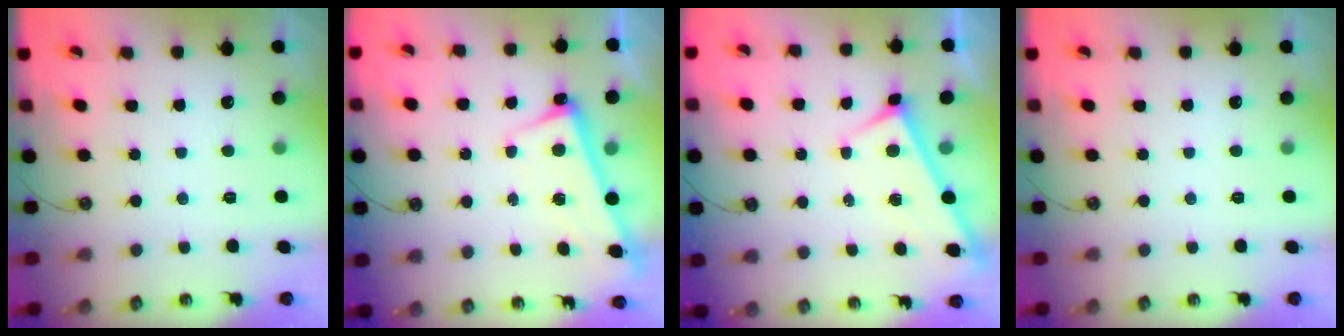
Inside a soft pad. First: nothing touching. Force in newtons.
{"total": 2.5, "press": 2.4, "slide": 0.6}
{"total": 2.9, "press": 2.9, "slide": 0.3}
{"total": 0.0}